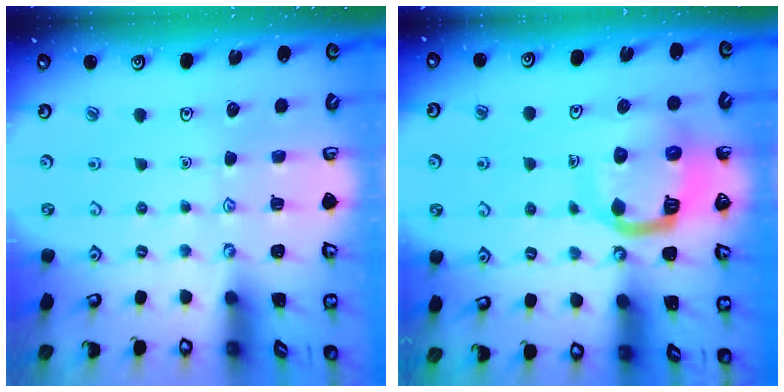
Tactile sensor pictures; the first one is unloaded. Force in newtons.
{"total": 10.9, "press": 10.9, "slide": 1.2}